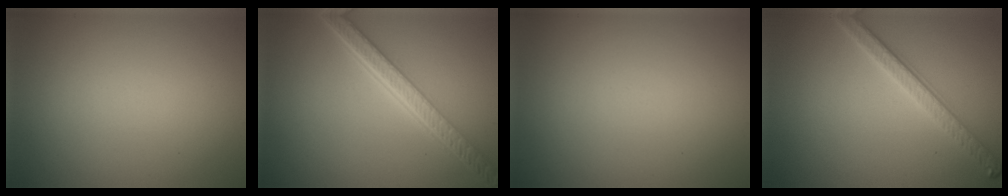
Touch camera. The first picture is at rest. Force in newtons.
{"total": 5.4, "press": 4.0, "slide": 3.6}
{"total": 0.0}
{"total": 2.8, "press": 2.8, "slide": 0.7}